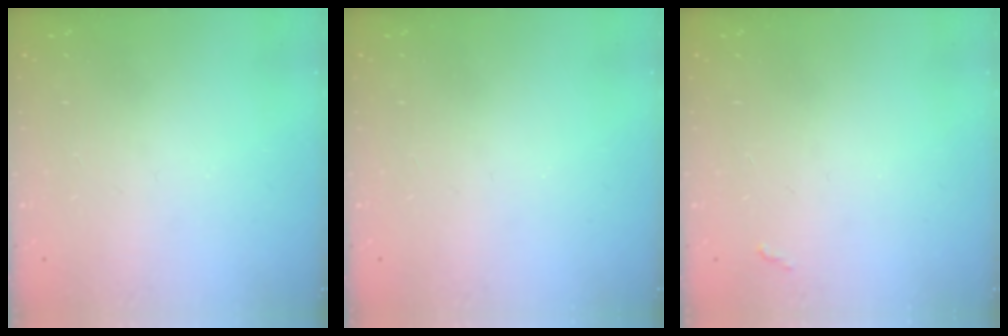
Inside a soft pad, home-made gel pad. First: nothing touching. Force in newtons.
{"total": 0.0}
{"total": 2.8, "press": 2.8, "slide": 0.4}